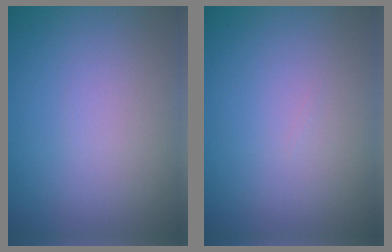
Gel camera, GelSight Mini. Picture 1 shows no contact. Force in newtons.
{"total": 0.0}